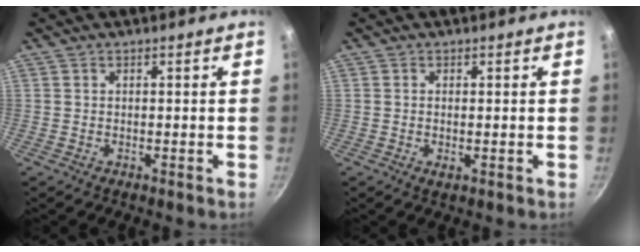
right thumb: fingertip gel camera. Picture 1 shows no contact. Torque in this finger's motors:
{"motor_torque": [-0.33, 0.03, -0.09, 0.19, -0.01]}